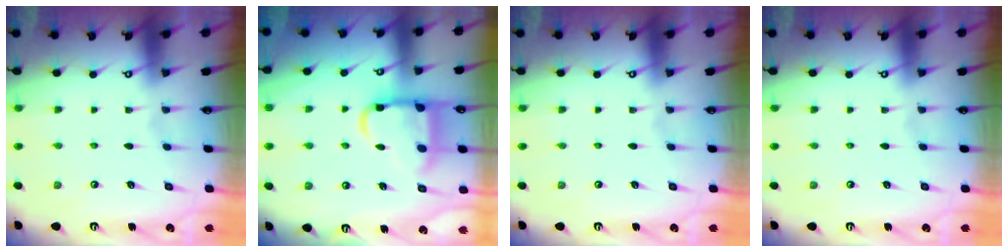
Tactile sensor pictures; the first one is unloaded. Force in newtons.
{"total": 12.5, "press": 12.5, "slide": 1.2}
{"total": 0.0}
{"total": 0.0}